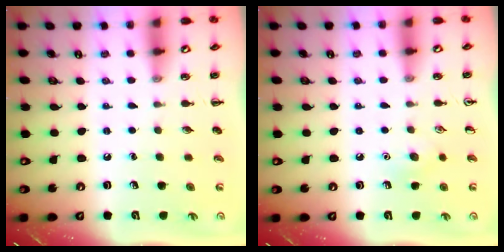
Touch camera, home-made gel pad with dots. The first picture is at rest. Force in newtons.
{"total": 6.5, "press": 6.2, "slide": 1.8}